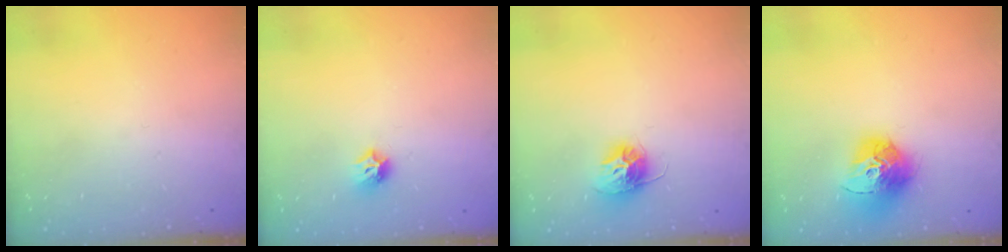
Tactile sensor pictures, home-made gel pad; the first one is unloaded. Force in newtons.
{"total": 6.7, "press": 6.6, "slide": 1.1}
{"total": 10.3, "press": 10.3, "slide": 0.4}
{"total": 15.6, "press": 15.5, "slide": 1.5}